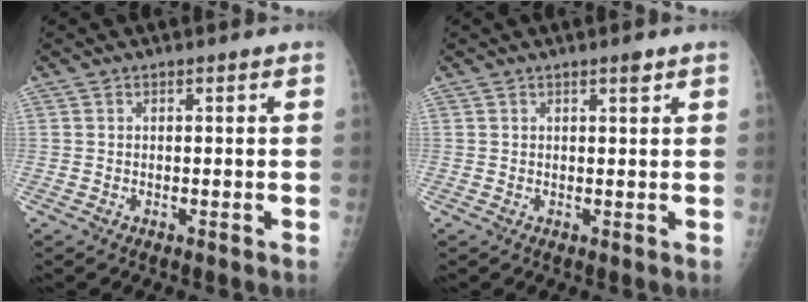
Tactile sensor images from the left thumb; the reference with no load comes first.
{"total": 1.2, "force": [0.8, 0.3, 0.8], "torque": [-0.008, -0.004, 0.012]}